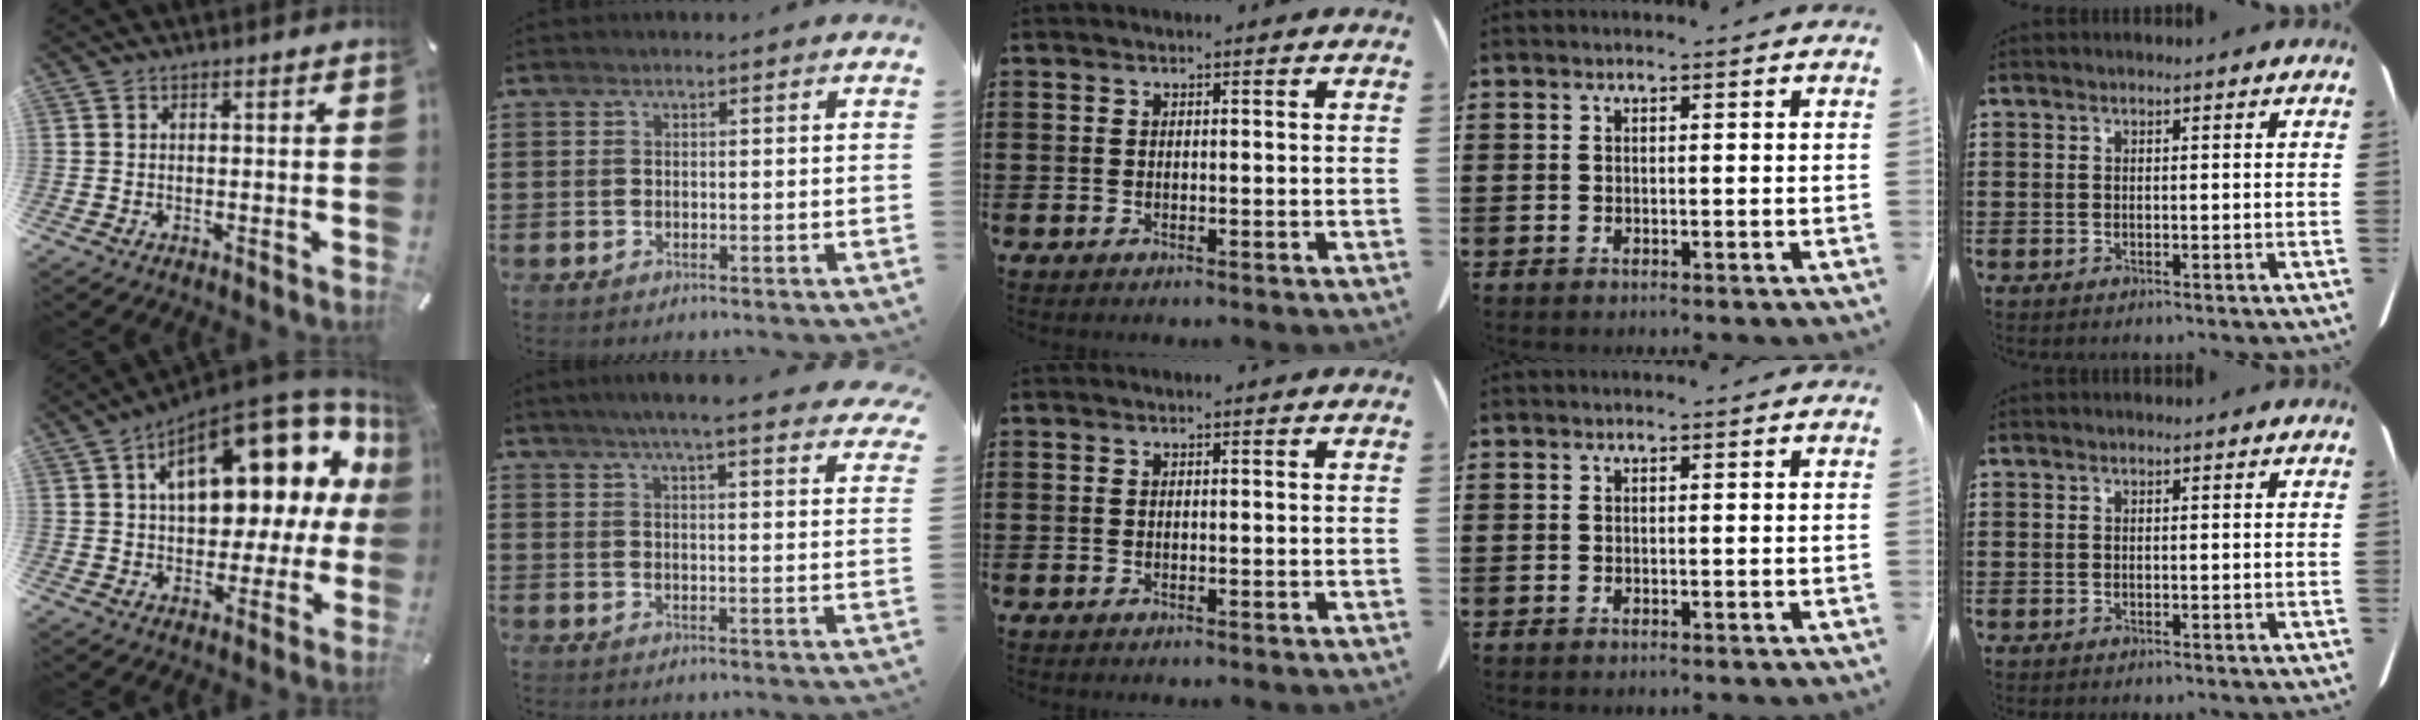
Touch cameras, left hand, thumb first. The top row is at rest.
{"thumb": {"total": 21.1, "force": [8.1, 10.7, 16.3], "torque": [-0.231, -0.050, 0.132]}, "index": {"total": 5.3, "force": [4.8, -0.4, 2.4], "torque": [-0.065, -0.017, 0.081]}}